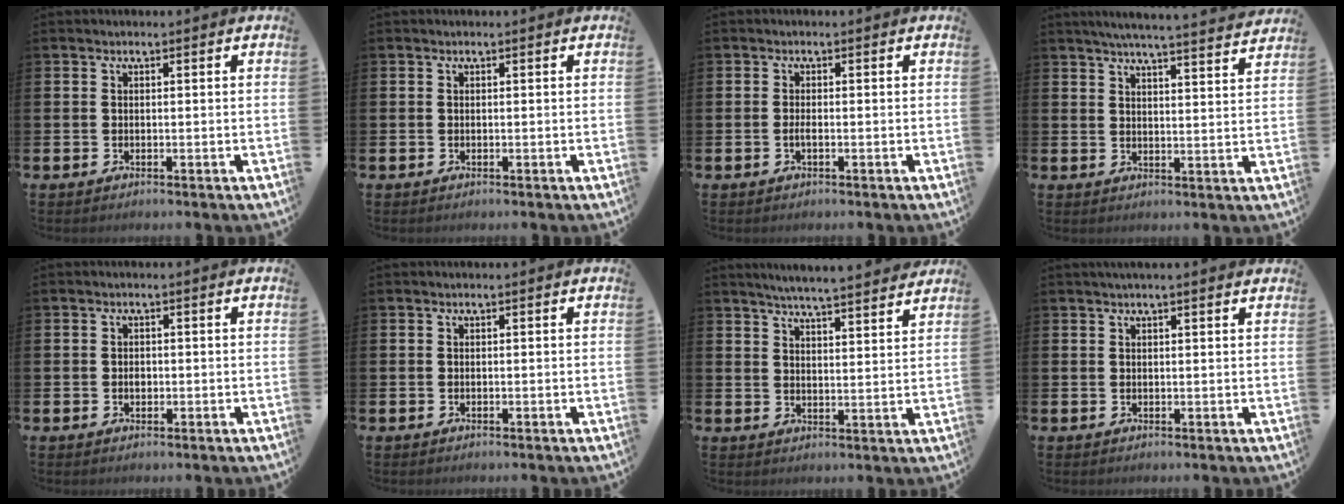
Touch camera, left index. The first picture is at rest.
{"total": 0.0}
{"total": 0.9, "force": [-0.3, 0.2, 0.8], "torque": [-0.023, 0.001, -0.004]}
{"total": 5.5, "force": [5.3, -0.6, 1.2], "torque": [-0.038, -0.030, 0.093]}
{"total": 1.1, "force": [-0.1, 0.9, 0.7], "torque": [-0.005, 0.003, -0.005]}
{"total": 0.0}
{"total": 5.5, "force": [5.4, -0.5, 0.9], "torque": [-0.033, -0.033, 0.095]}
{"total": 1.5, "force": [1.4, -0.1, 0.6], "torque": [-0.012, -0.001, 0.025]}